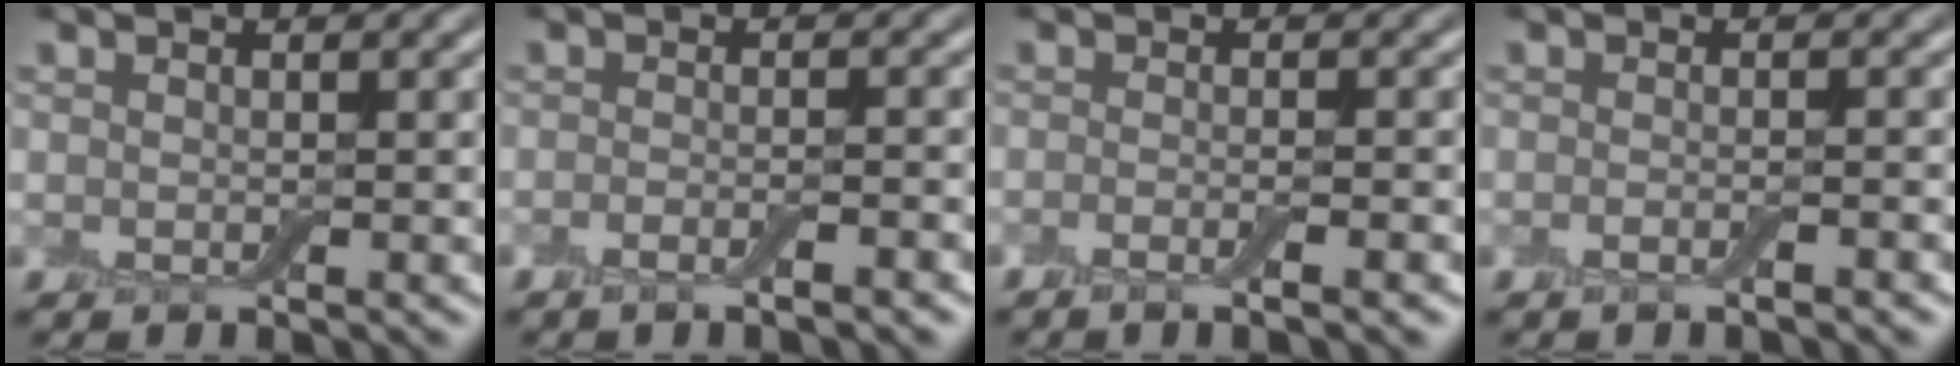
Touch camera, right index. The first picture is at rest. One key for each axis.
{"total": 2.2, "fx": -1.3, "fy": 0.4, "fz": 1.8, "tx": -0.027, "ty": 0.001, "tz": -0.026}
{"total": 2.6, "fx": -1.3, "fy": 0.6, "fz": 2.2, "tx": -0.025, "ty": 0.000, "tz": -0.025}
{"total": 1.6, "fx": -0.8, "fy": 0.4, "fz": 1.3, "tx": -0.016, "ty": -0.002, "tz": -0.018}